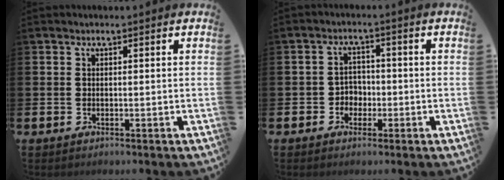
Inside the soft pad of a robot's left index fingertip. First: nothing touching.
{"total": 2.8, "force": [-1.3, 2.4, 0.6], "torque": [-0.016, 0.006, -0.032]}